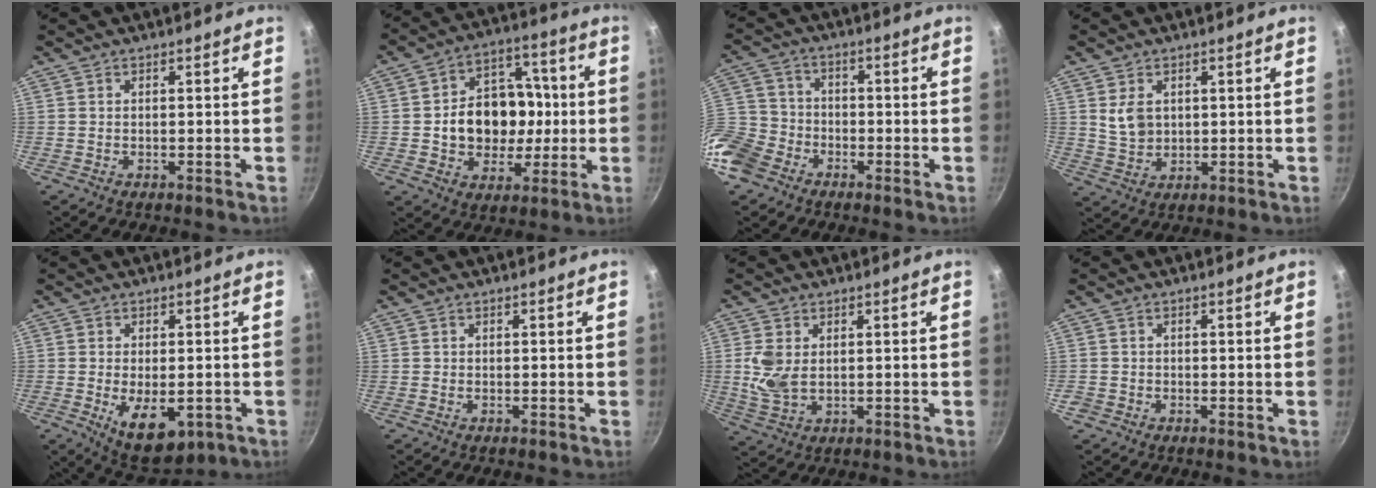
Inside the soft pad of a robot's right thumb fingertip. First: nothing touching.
{"total": 15.7, "force": [-0.5, 11.9, 10.2], "torque": [-0.106, 0.034, -0.003]}
{"total": 11.5, "force": [-6.6, 8.4, 4.3], "torque": [-0.093, 0.036, -0.137]}
{"total": 4.8, "force": [1.4, 3.5, 2.9], "torque": [-0.042, -0.010, 0.036]}
{"total": 9.5, "force": [-2.8, 5.0, 7.6], "torque": [-0.108, -0.008, -0.030]}
{"total": 0.0}
{"total": 6.4, "force": [0.8, 4.2, 4.9], "torque": [-0.107, -0.005, 0.024]}
{"total": 1.3, "force": [-0.7, 1.1, 0.2], "torque": [0.001, 0.003, -0.017]}